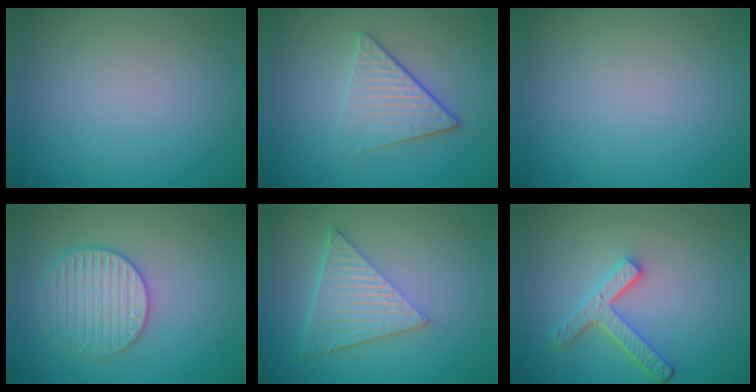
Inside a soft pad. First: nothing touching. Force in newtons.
{"total": 4.1, "press": 2.9, "slide": 2.8}
{"total": 0.0}
{"total": 3.6, "press": 3.5, "slide": 0.8}
{"total": 6.4, "press": 4.3, "slide": 4.7}
{"total": 3.8, "press": 3.0, "slide": 2.4}